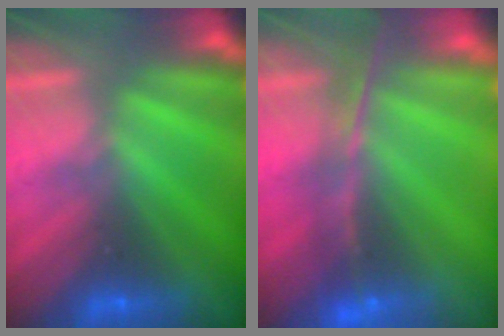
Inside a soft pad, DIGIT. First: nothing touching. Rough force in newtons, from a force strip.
{"total": 10.9}